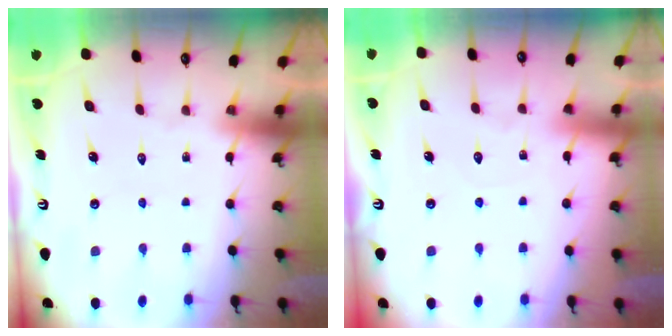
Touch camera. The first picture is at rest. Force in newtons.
{"total": 3.6, "press": 3.6, "slide": 0.4}